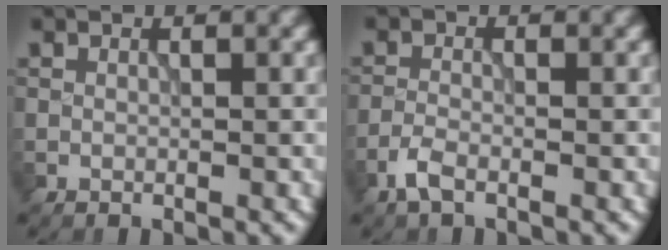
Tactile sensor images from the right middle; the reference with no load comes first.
{"total": 1.9, "force": [-1.3, 0.6, 1.2], "torque": [-0.031, -0.001, -0.033]}